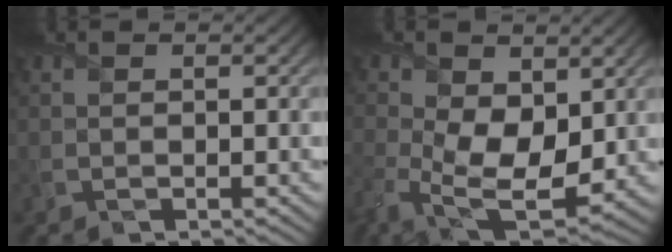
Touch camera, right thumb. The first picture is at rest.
{"total": 10.8, "force": [-0.6, 6.6, 8.5], "torque": [-0.200, -0.021, -0.003]}